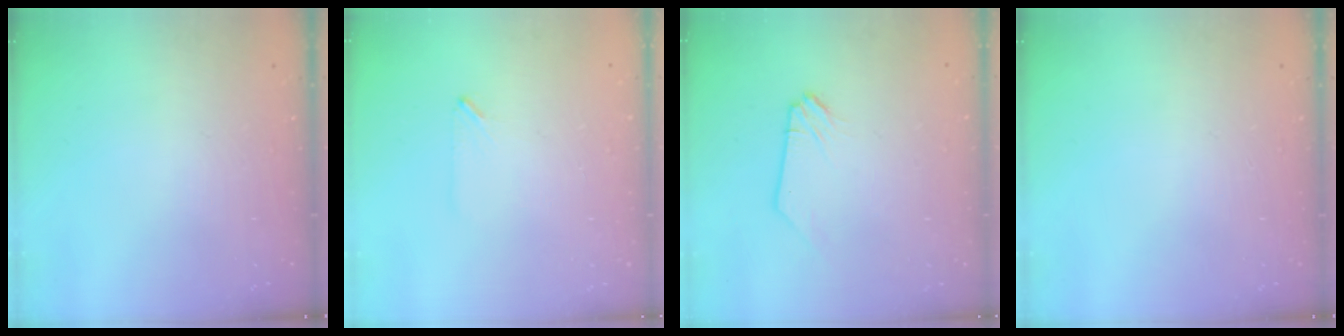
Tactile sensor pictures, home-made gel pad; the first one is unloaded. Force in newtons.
{"total": 0.7, "press": 0.6, "slide": 0.3}
{"total": 0.0}
{"total": 0.0}